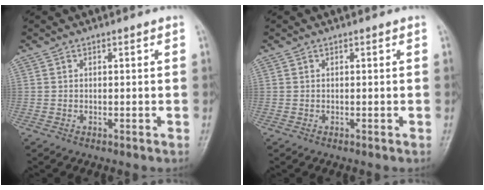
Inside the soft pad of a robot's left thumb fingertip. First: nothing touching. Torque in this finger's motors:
{"motor_torque": [0.00, 0.00, 0.00, 0.00, 0.00]}